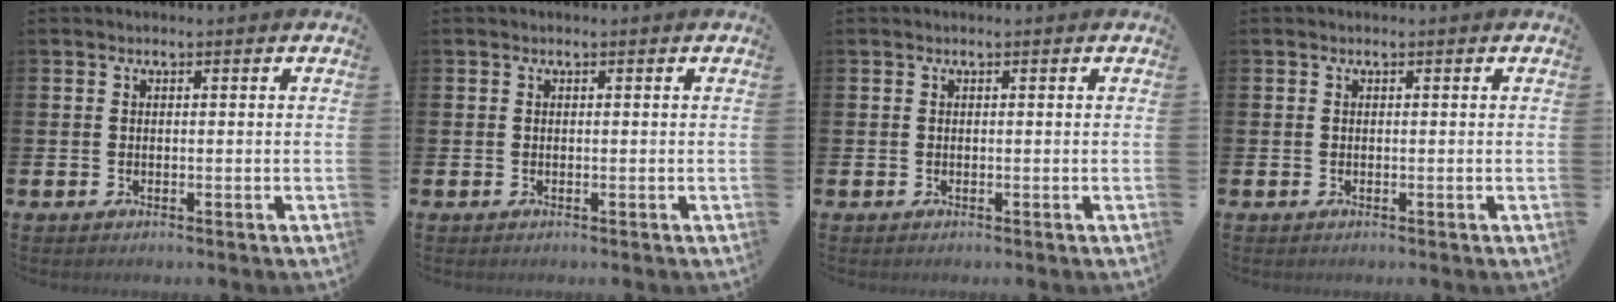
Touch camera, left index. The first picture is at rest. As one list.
[{"total": 0.0}, {"total": 0.0}, {"total": 0.0}]